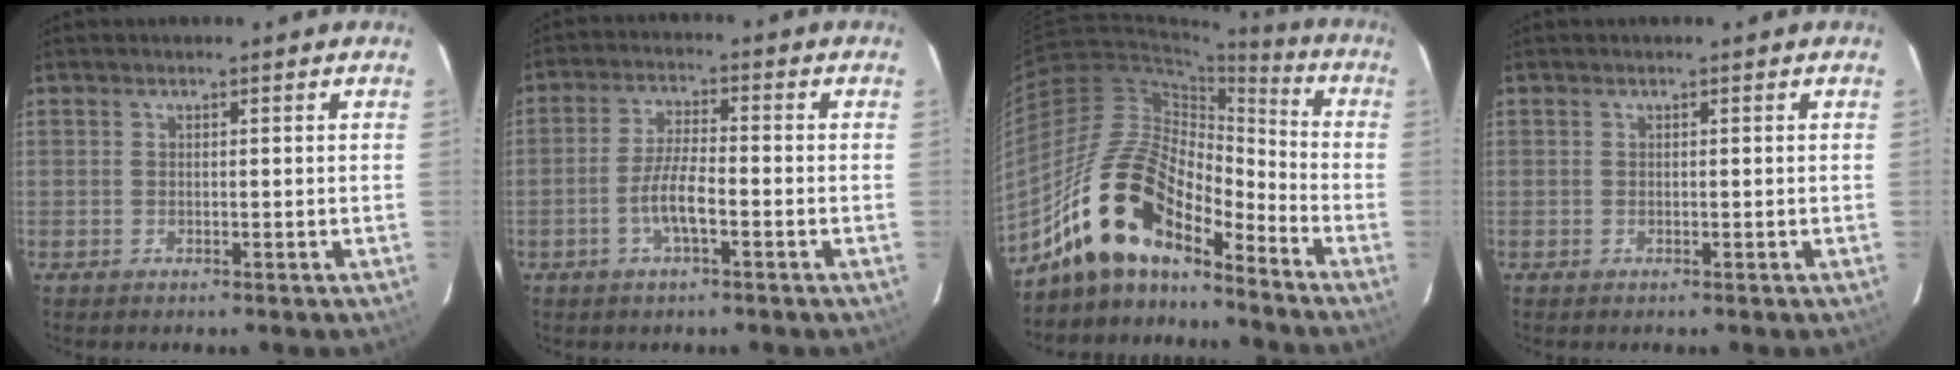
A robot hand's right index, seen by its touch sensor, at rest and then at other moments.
{"total": 6.1, "force": [-2.5, 1.3, 5.4], "torque": [-0.109, 0.003, -0.048]}
{"total": 17.5, "force": [-13.2, 6.4, 9.5], "torque": [-0.179, 0.009, -0.260]}
{"total": 0.0}